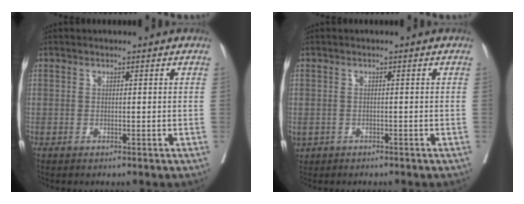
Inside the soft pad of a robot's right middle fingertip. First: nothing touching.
{"total": 2.8, "force": [-1.7, 2.0, 1.0], "torque": [-0.026, -0.002, -0.022]}